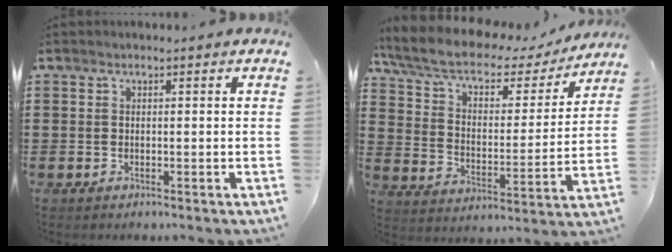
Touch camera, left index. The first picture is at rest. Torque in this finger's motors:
{"motor_torque": [1.54, -0.60, 1.05, 0.21]}